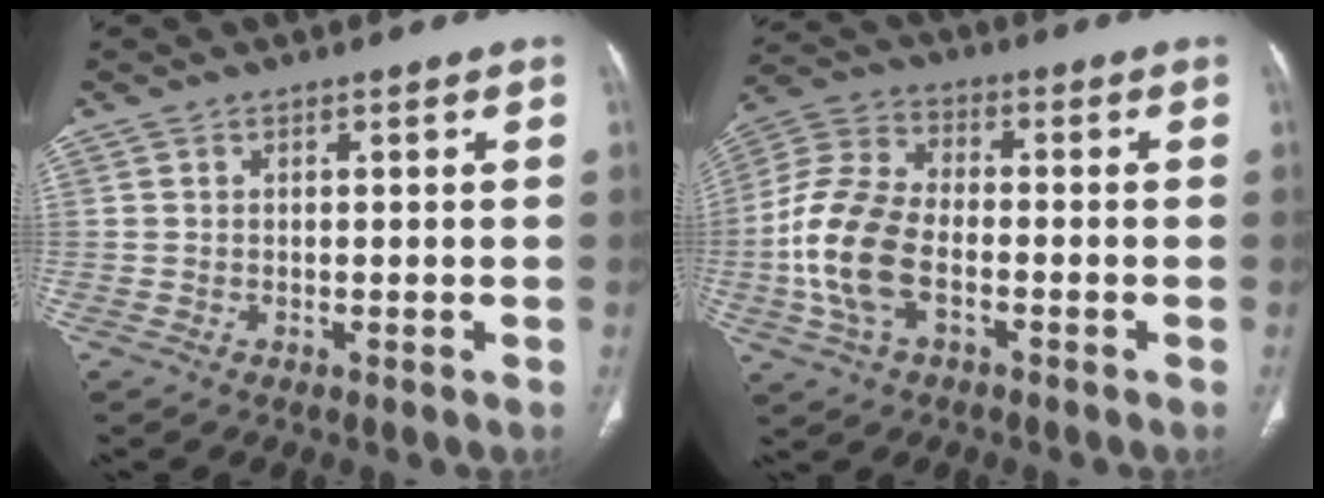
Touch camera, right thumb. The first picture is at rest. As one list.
[{"total": 14.2, "force": [-3.4, 8.4, 11.0], "torque": [-0.236, 0.024, -0.068]}]